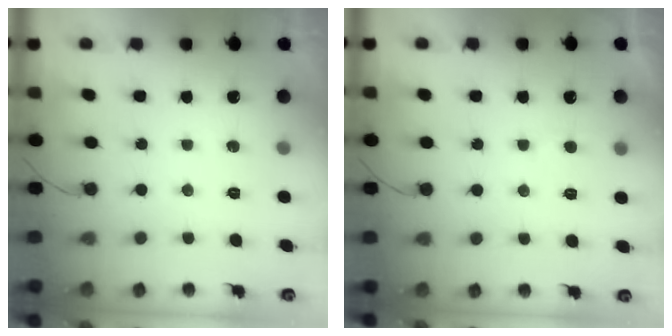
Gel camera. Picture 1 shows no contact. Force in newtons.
{"total": 3.0, "press": 3.0, "slide": 0.2}